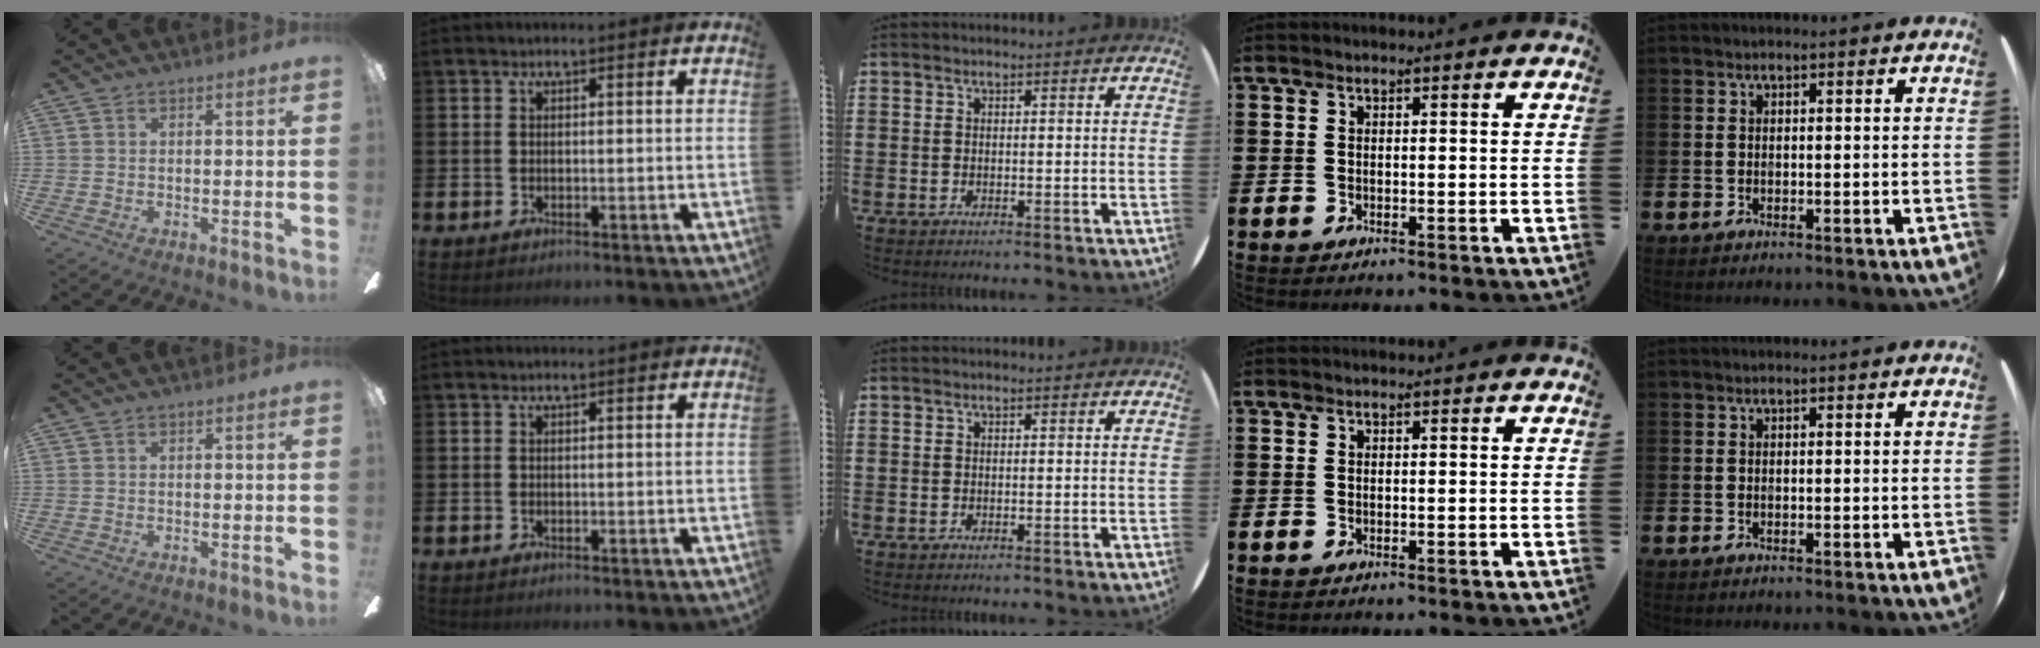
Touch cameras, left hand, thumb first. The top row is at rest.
{}